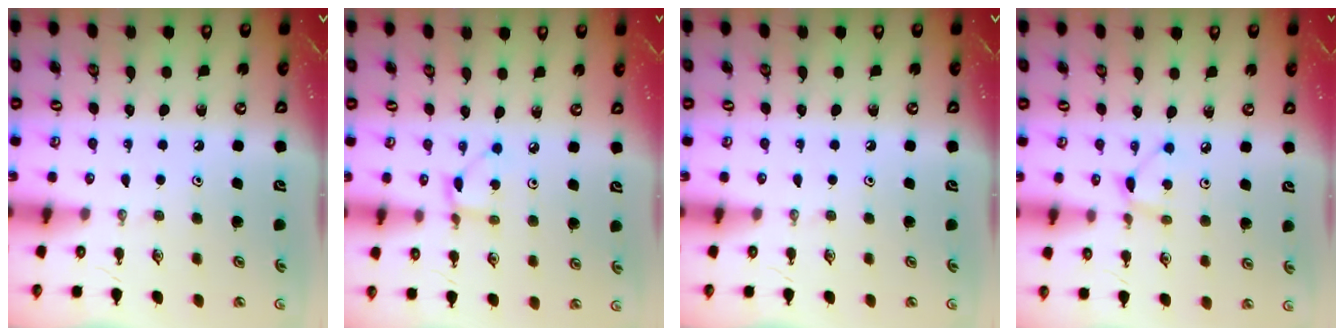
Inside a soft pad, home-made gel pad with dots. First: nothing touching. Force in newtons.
{"total": 2.9, "press": 2.9, "slide": 0.2}
{"total": 0.0}
{"total": 4.2, "press": 4.2, "slide": 0.6}